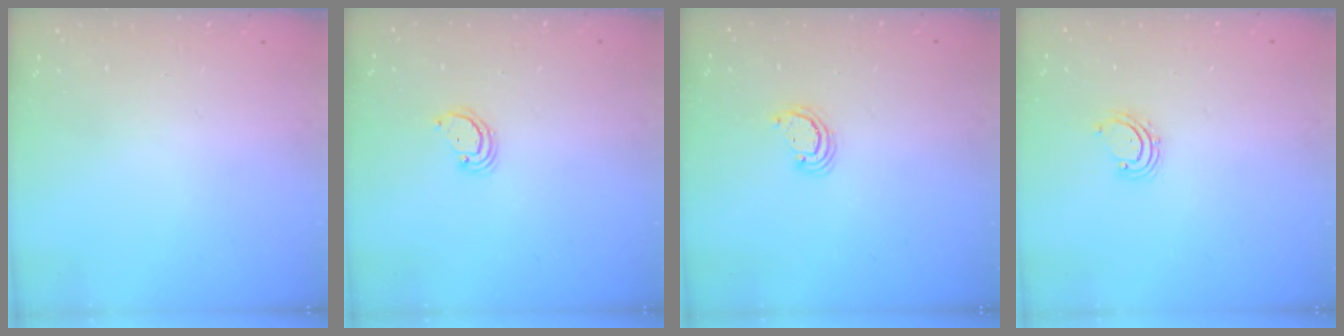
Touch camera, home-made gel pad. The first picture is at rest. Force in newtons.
{"total": 2.4, "press": 2.4, "slide": 0.2}
{"total": 2.6, "press": 2.5, "slide": 0.2}
{"total": 2.9, "press": 2.9, "slide": 0.4}